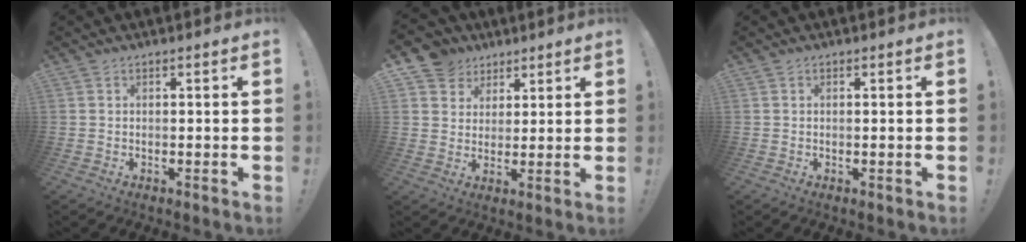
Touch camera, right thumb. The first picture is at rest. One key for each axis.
{"total": 7.3, "fx": 4.1, "fy": 6.0, "fz": 0.8, "tx": -0.014, "ty": -0.029, "tz": 0.083}
{"total": 0.0}